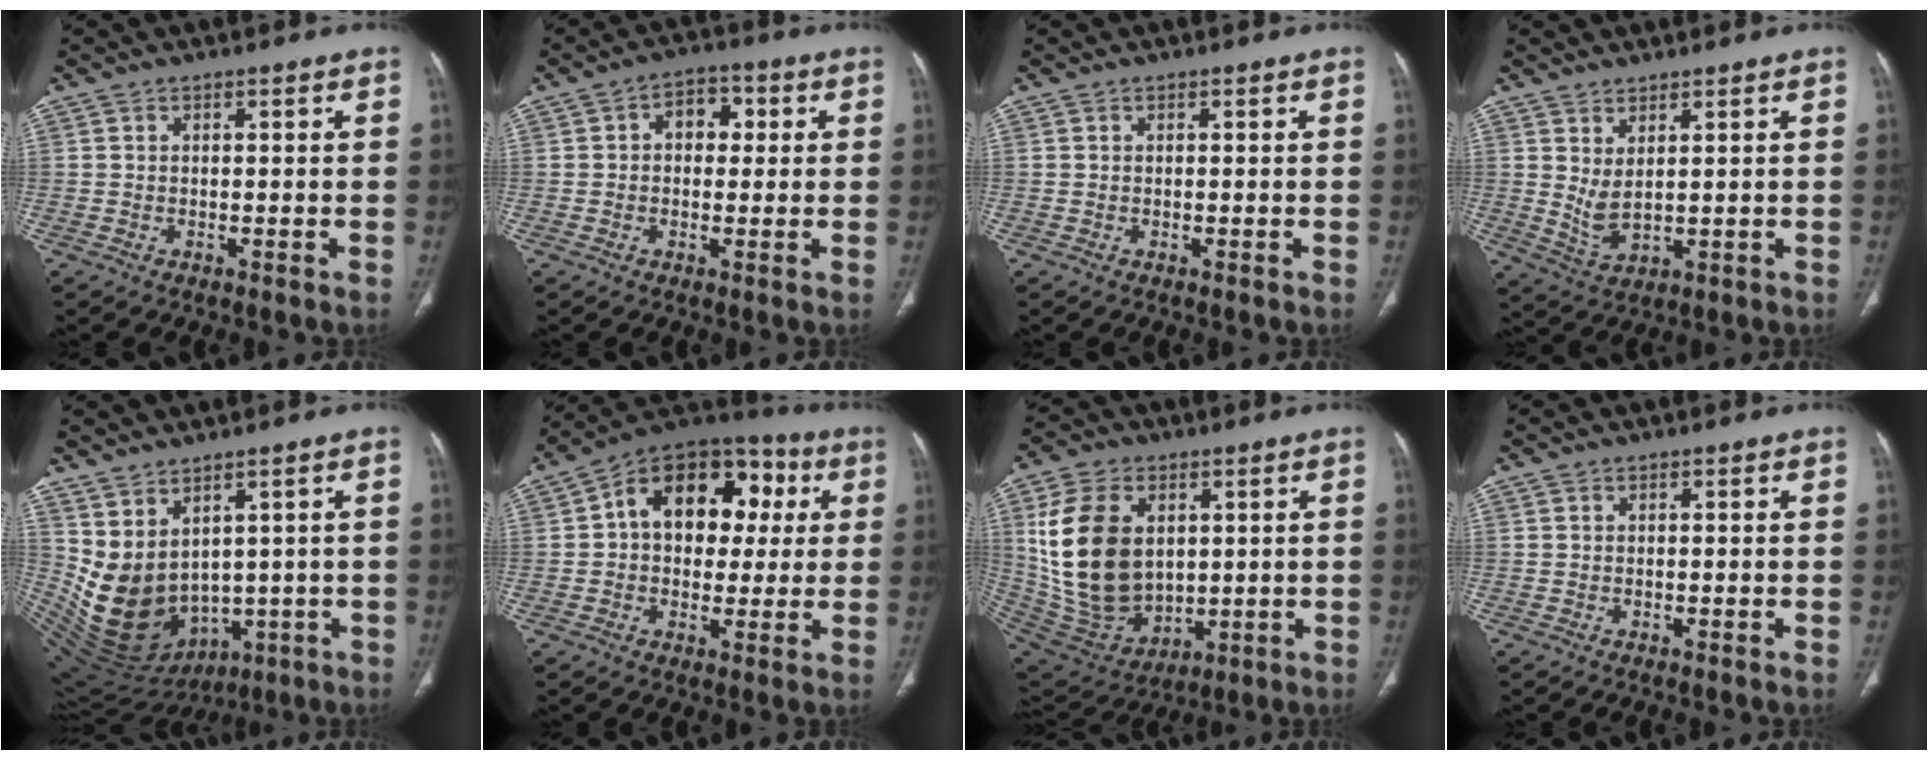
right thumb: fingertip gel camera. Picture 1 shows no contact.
{"total": 6.0, "force": [1.1, 4.3, 4.1], "torque": [-0.030, 0.012, 0.008]}
{"total": 0.0}
{"total": 4.6, "force": [1.7, 1.8, 3.9], "torque": [-0.077, -0.023, 0.046]}
{"total": 14.8, "force": [1.3, 10.4, 10.4], "torque": [-0.182, -0.027, 0.072]}
{"total": 18.1, "force": [3.3, 12.5, 12.6], "torque": [-0.139, 0.031, 0.041]}
{"total": 20.5, "force": [3.7, 14.0, 14.5], "torque": [-0.272, -0.018, 0.094]}
{"total": 0.0}